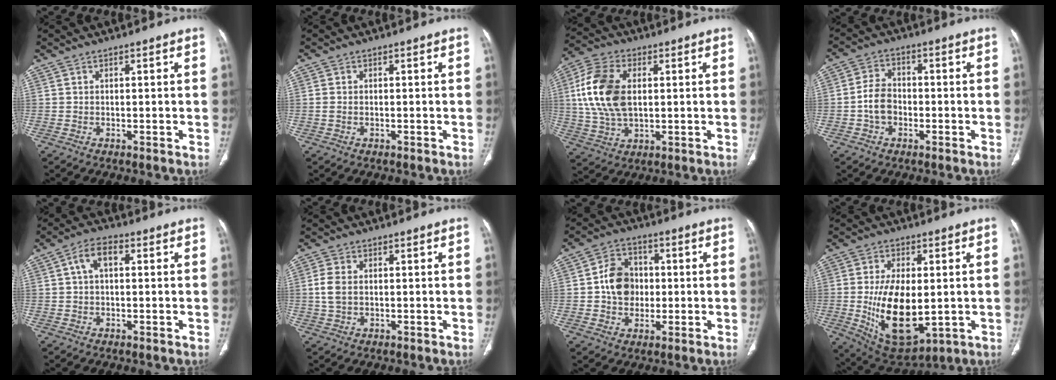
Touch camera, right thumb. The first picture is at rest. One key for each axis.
{"total": 1.0, "fx": -0.2, "fy": 0.7, "fz": 0.7, "tx": -0.026, "ty": 0.001, "tz": -0.003}
{"total": 14.2, "fx": 2.2, "fy": 8.6, "fz": 11.1, "tx": -0.227, "ty": 0.005, "tz": 0.041}
{"total": 5.6, "fx": -1.4, "fy": 4.2, "fz": 3.4, "tx": -0.050, "ty": 0.020, "tz": -0.032}
{"total": 5.1, "fx": 1.1, "fy": 2.9, "fz": 4.1, "tx": -0.073, "ty": 0.019, "tz": 0.013}
{"total": 4.0, "fx": 0.2, "fy": 2.6, "fz": 3.1, "tx": -0.074, "ty": 0.005, "tz": 0.004}
{"total": 9.0, "fx": 0.0, "fy": 7.4, "fz": 5.1, "tx": -0.057, "ty": 0.016, "tz": -0.005}
{"total": 16.1, "fx": -1.4, "fy": 8.5, "fz": 13.6, "tx": -0.226, "ty": -0.016, "tz": -0.002}